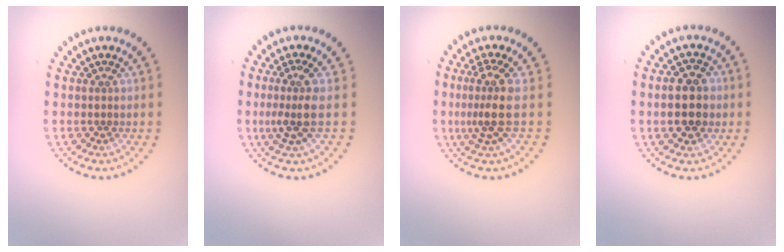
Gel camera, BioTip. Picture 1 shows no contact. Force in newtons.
{"total": 2.8, "press": 2.0, "slide": 1.9}
{"total": 3.2, "press": 2.4, "slide": 2.1}
{"total": 3.8, "press": 3.8, "slide": 0.2}